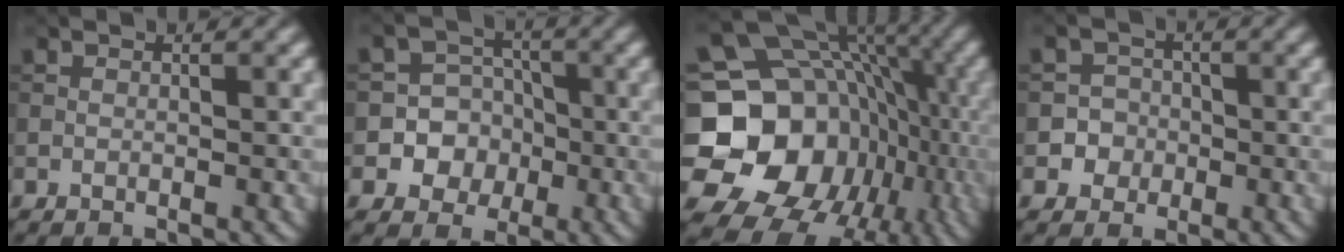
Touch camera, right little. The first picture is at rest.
{"total": 6.1, "force": [-1.7, 5.7, 1.2], "torque": [0.001, 0.016, -0.049]}
{"total": 18.0, "force": [-3.5, 15.4, 8.5], "torque": [-0.163, -0.015, -0.078]}
{"total": 2.9, "force": [-0.9, 2.8, 0.3], "torque": [0.022, 0.004, -0.028]}